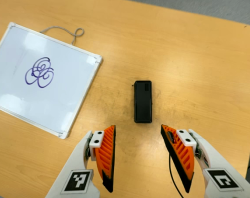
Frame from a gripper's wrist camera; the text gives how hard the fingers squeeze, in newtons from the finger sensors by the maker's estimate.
{"total": 0.0}